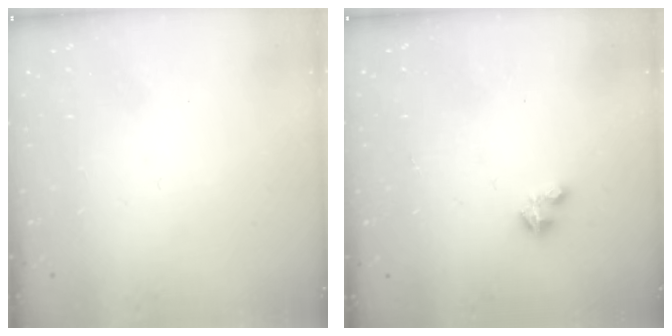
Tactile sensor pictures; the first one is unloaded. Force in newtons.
{"total": 1.3, "press": 1.2, "slide": 0.4}